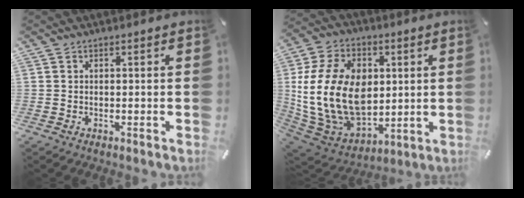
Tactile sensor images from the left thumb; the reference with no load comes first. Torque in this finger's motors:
{"motor_torque": [2.54, 2.46, 2.02, 0.15, 1.06]}